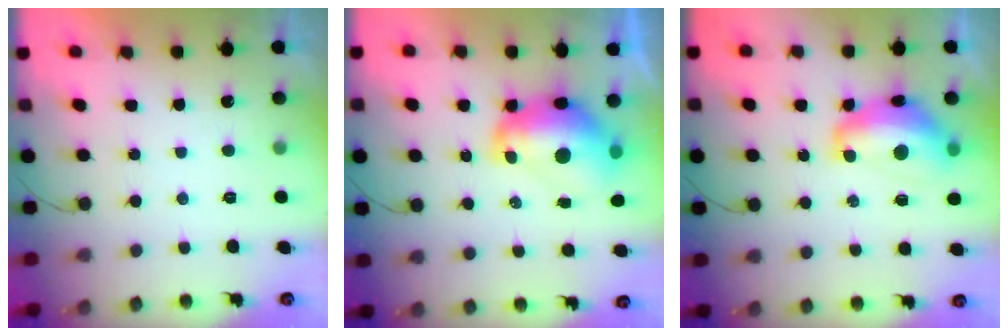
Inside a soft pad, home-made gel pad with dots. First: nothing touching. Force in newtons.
{"total": 13.1, "press": 13.0, "slide": 1.3}
{"total": 13.7, "press": 13.6, "slide": 1.2}